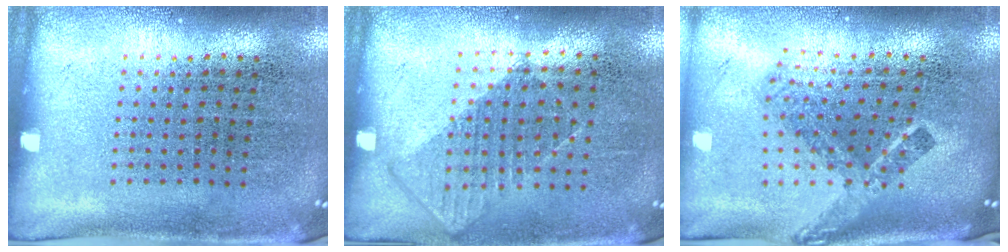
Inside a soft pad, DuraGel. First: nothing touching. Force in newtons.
{"total": 0.8, "press": 0.7, "slide": 0.4}
{"total": 2.3, "press": 1.5, "slide": 1.7}